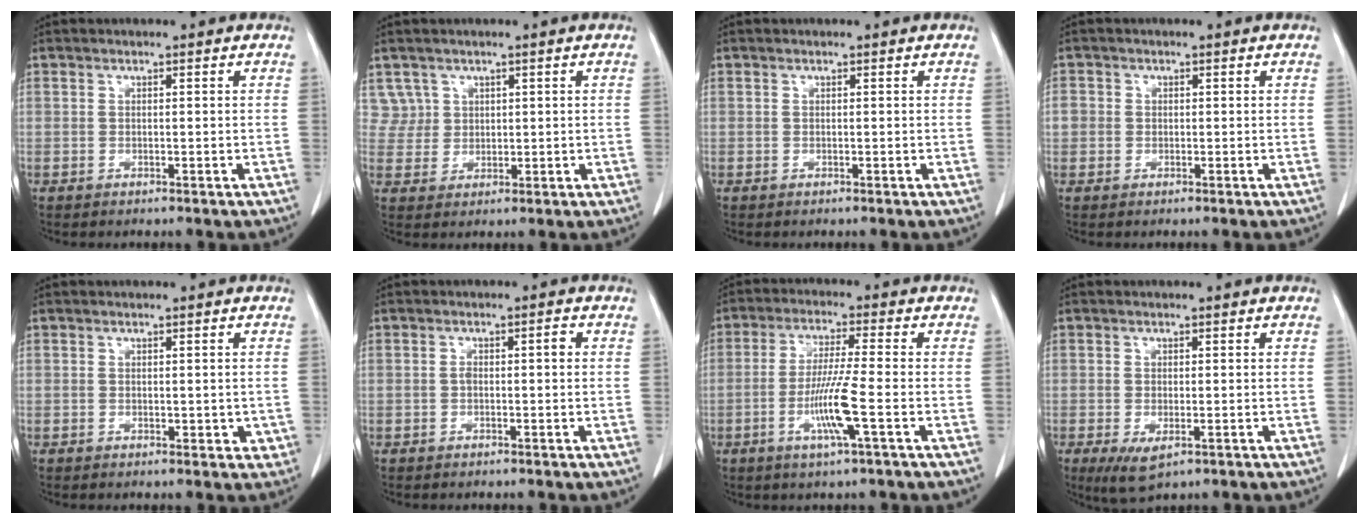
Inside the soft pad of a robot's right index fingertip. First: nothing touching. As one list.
[{"total": 3.7, "force": [2.0, 3.1, -0.5], "torque": [0.026, 0.008, 0.039]}, {"total": 0.0}, {"total": 2.5, "force": [0.0, 2.5, 0.6], "torque": [-0.008, 0.010, 0.002]}, {"total": 1.8, "force": [0.0, 1.3, 1.3], "torque": [-0.005, 0.000, 0.003]}, {"total": 1.7, "force": [0.0, 0.6, 1.6], "torque": [-0.024, 0.005, 0.001]}, {"total": 7.9, "force": [-2.5, -0.6, 7.4], "torque": [-0.143, -0.011, -0.049]}, {"total": 4.0, "force": [-1.7, 1.6, 3.3], "torque": [-0.061, -0.012, -0.017]}]